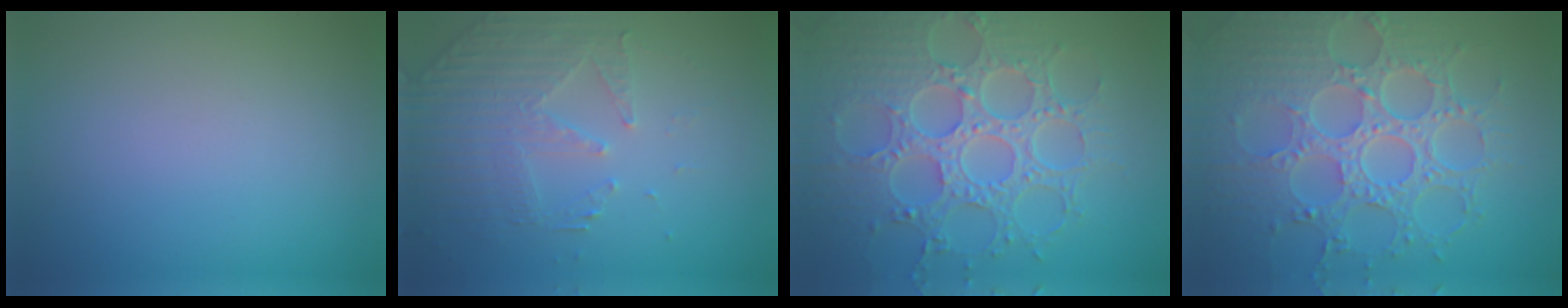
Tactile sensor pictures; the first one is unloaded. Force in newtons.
{"total": 4.8, "press": 3.5, "slide": 3.4}
{"total": 8.7, "press": 6.5, "slide": 5.8}
{"total": 8.9, "press": 6.6, "slide": 6.0}